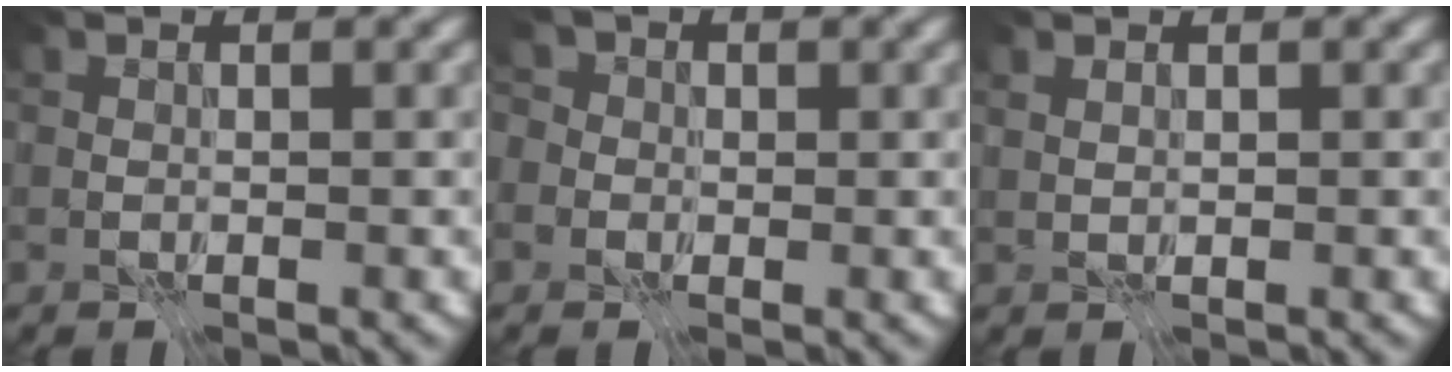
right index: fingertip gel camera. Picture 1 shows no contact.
{"total": 4.2, "force": [1.4, 3.6, 1.7], "torque": [-0.018, 0.032, -0.012]}
{"total": 0.7, "force": [0.4, -0.5, -0.1], "torque": [0.005, -0.002, 0.010]}